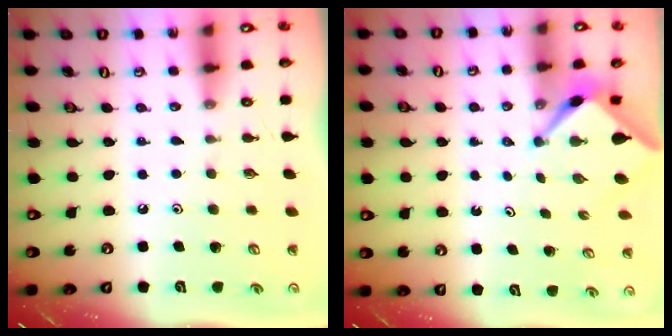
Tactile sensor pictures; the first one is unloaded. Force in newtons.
{"total": 2.8, "press": 2.7, "slide": 0.3}